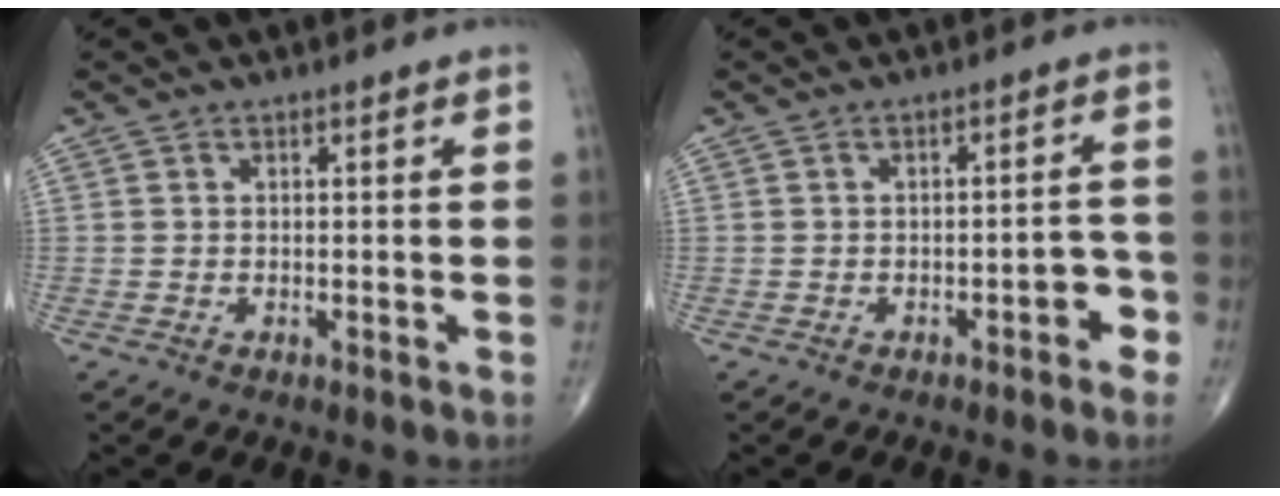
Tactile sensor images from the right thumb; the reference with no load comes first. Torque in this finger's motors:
{"motor_torque": [0.77, 0.74, 0.18, -0.55, 0.13]}